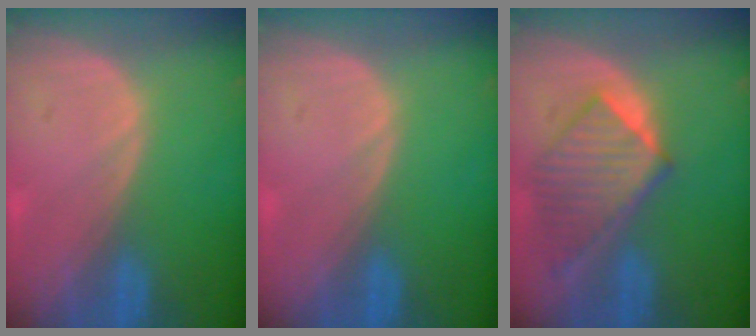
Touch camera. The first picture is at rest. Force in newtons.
{"total": 0.0}
{"total": 7.6, "press": 7.5, "slide": 1.1}